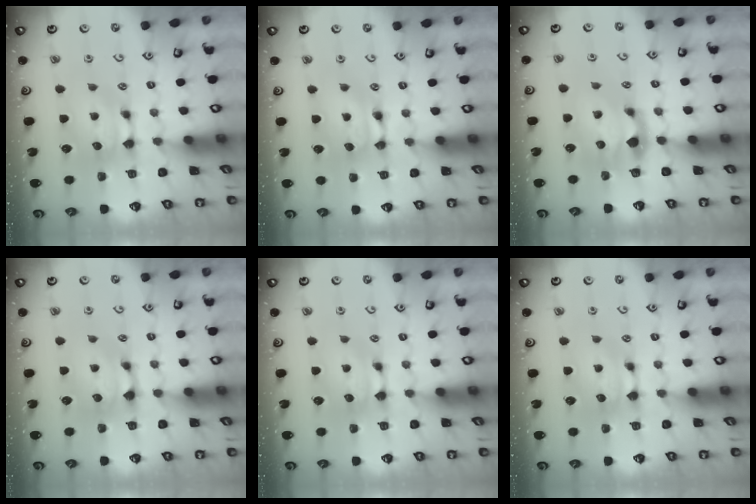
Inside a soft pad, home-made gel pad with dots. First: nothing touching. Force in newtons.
{"total": 1.7, "press": 1.7, "slide": 0.1}
{"total": 1.7, "press": 1.0, "slide": 1.4}
{"total": 1.0, "press": 0.4, "slide": 1.0}
{"total": 0.0}
{"total": 0.0}